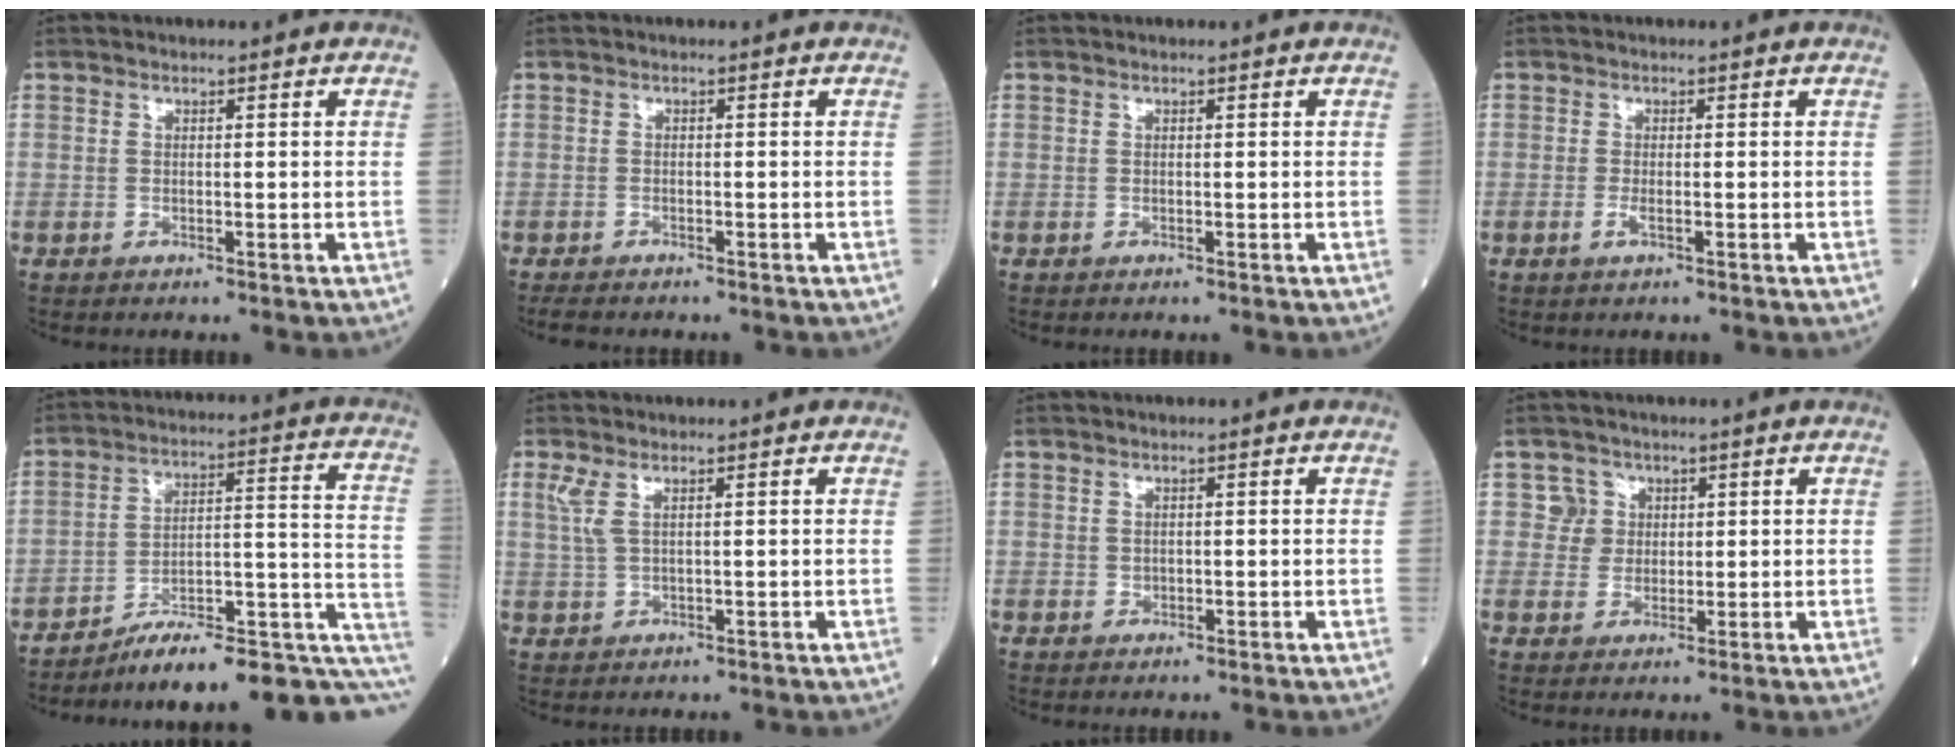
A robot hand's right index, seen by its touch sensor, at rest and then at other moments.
{"total": 3.0, "force": [-2.6, 0.9, 1.2], "torque": [-0.023, -0.008, -0.036]}
{"total": 0.0}
{"total": 1.4, "force": [-0.5, 0.3, 1.2], "torque": [-0.026, -0.003, -0.010]}
{"total": 19.5, "force": [-13.9, 4.0, 13.1], "torque": [-0.110, 0.053, -0.194]}
{"total": 2.5, "force": [1.3, 0.5, 2.1], "torque": [-0.061, 0.010, 0.034]}
{"total": 0.5, "force": [0.2, 0.5, 0.2], "torque": [0.001, 0.000, 0.002]}
{"total": 3.4, "force": [1.2, 3.2, -0.2], "torque": [0.014, 0.005, 0.018]}